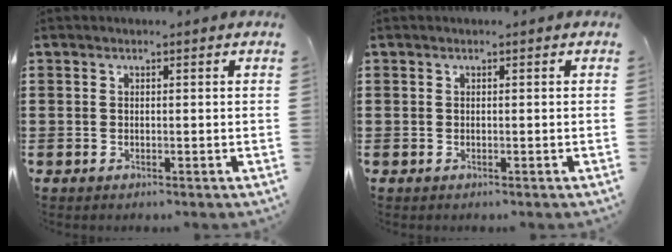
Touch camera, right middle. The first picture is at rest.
{"total": 0.0}